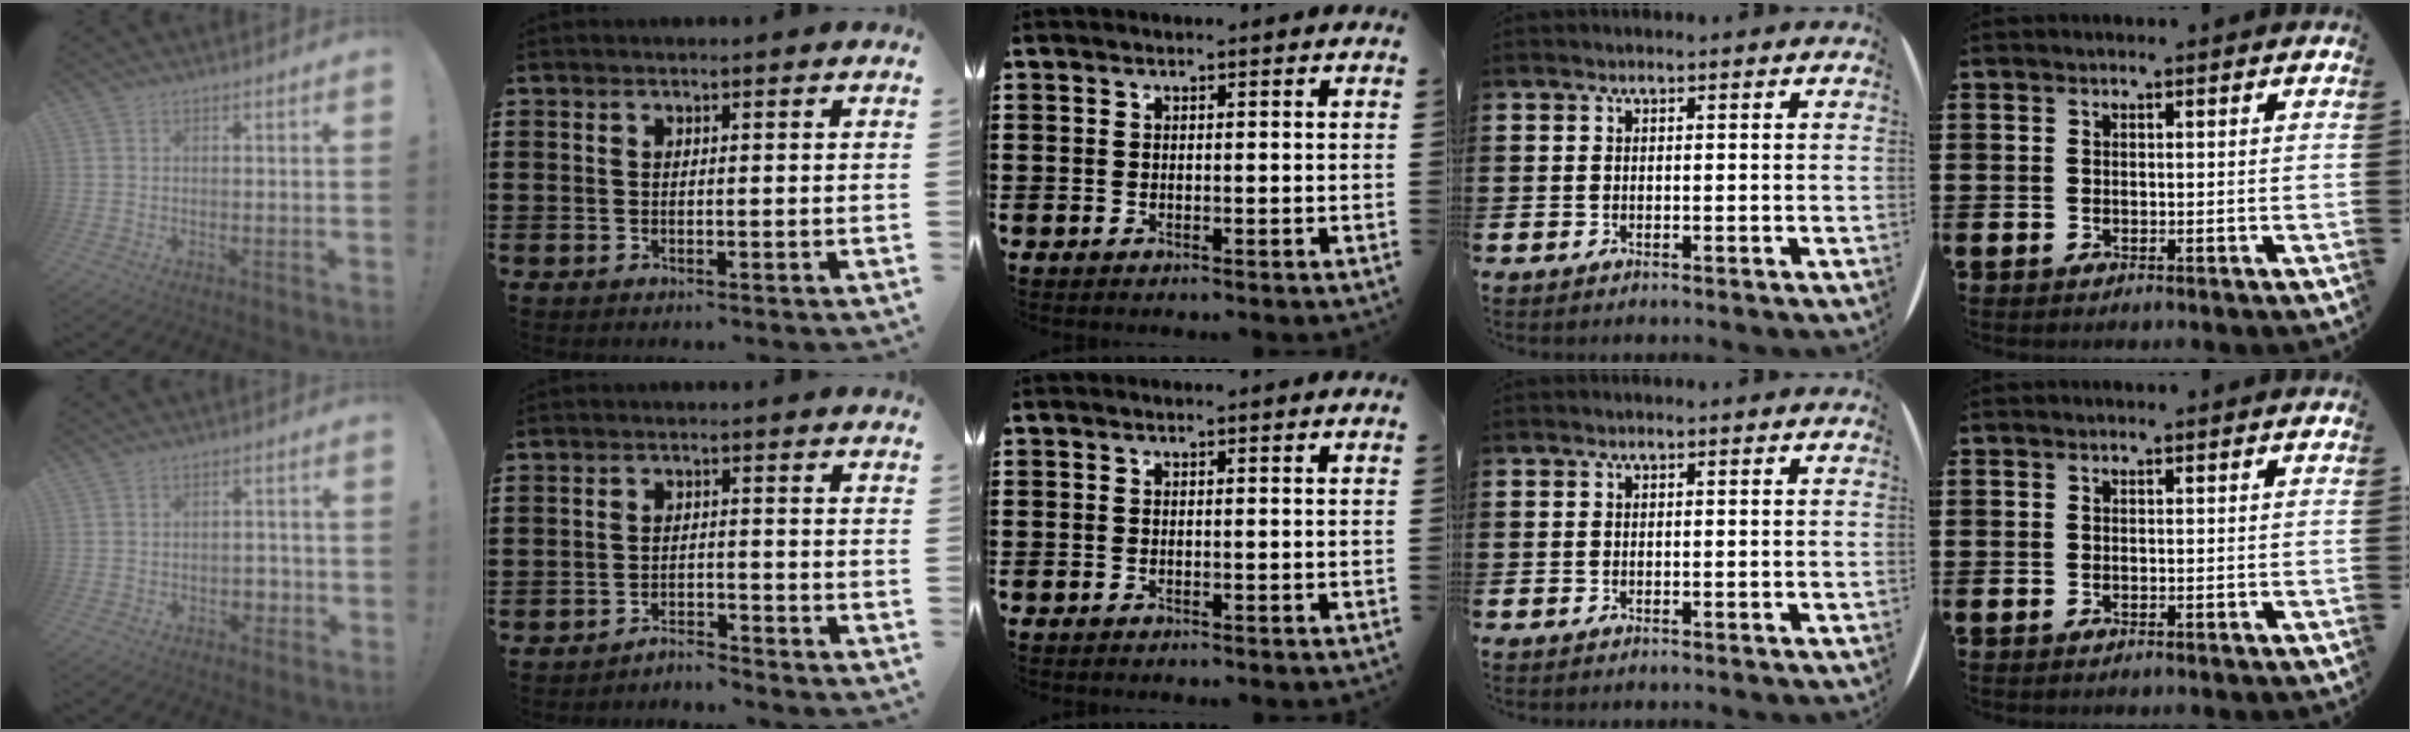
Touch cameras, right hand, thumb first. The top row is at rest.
{"thumb": {"total": 3.7, "force": [-1.1, 3.0, 1.9], "torque": [-0.015, 0.001, -0.021]}, "index": {"total": 2.6, "force": [-2.6, 0.1, -0.1], "torque": [-0.006, 0.003, -0.056]}}